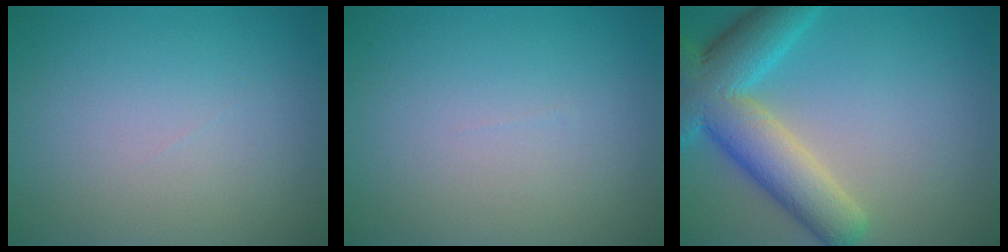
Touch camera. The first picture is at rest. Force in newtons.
{"total": 0.0}
{"total": 8.8, "press": 8.8, "slide": 0.5}